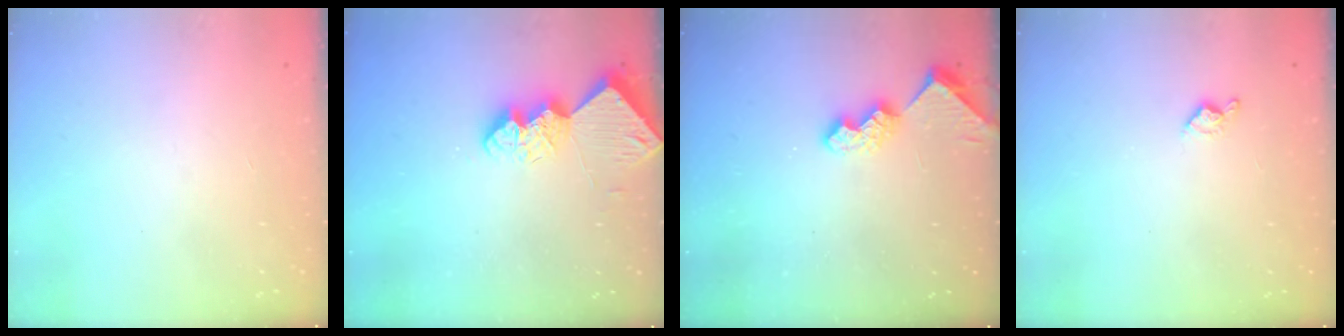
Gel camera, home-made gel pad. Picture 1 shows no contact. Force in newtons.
{"total": 11.5, "press": 11.5, "slide": 1.0}
{"total": 8.5, "press": 8.5, "slide": 0.6}
{"total": 4.5, "press": 4.5, "slide": 0.7}